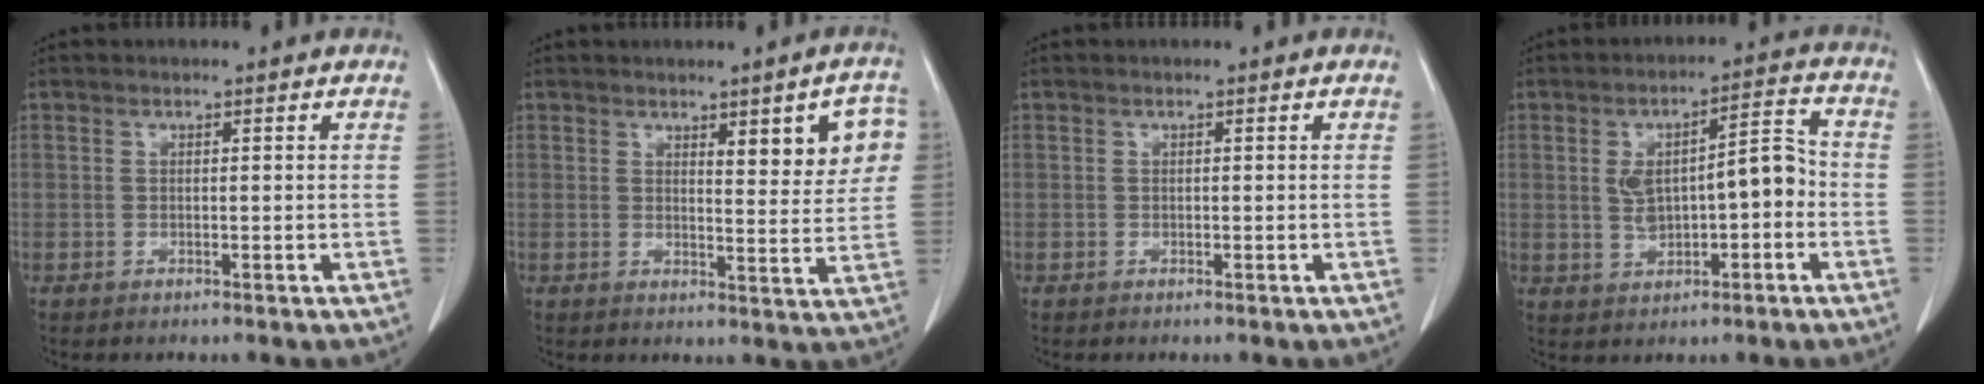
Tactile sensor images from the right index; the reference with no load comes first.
{"total": 7.6, "force": [2.9, 1.9, 6.8], "torque": [-0.078, 0.003, 0.036]}
{"total": 0.0}
{"total": 8.8, "force": [-0.7, 3.3, 8.1], "torque": [-0.135, 0.031, -0.002]}